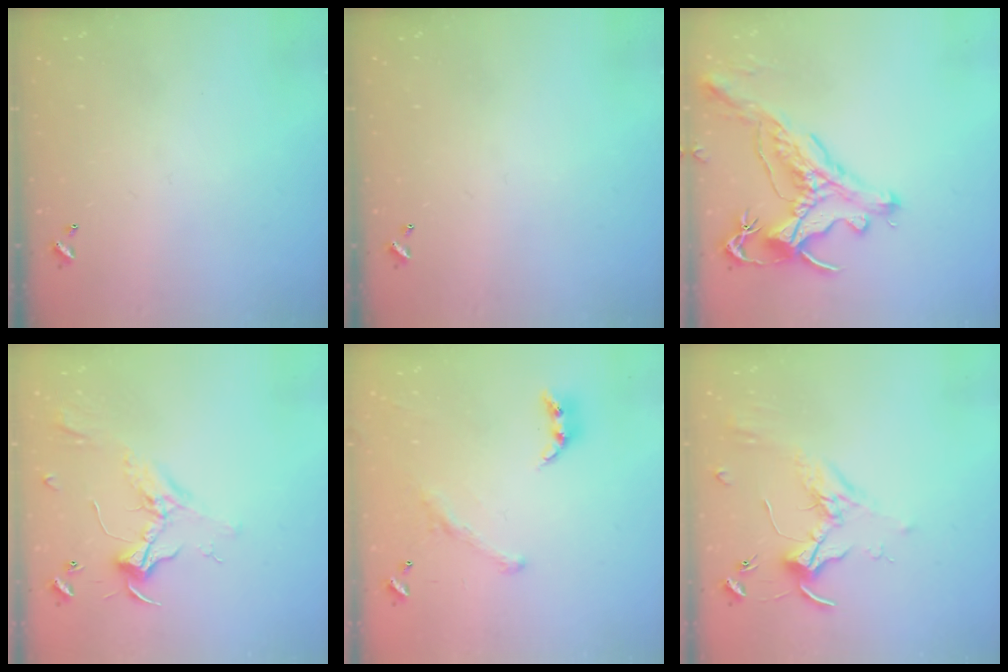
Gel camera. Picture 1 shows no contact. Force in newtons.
{"total": 0.0}
{"total": 1.7, "press": 0.9, "slide": 1.4}
{"total": 2.2, "press": 2.1, "slide": 0.7}
{"total": 1.2, "press": 0.6, "slide": 1.0}
{"total": 1.7, "press": 1.6, "slide": 0.4}